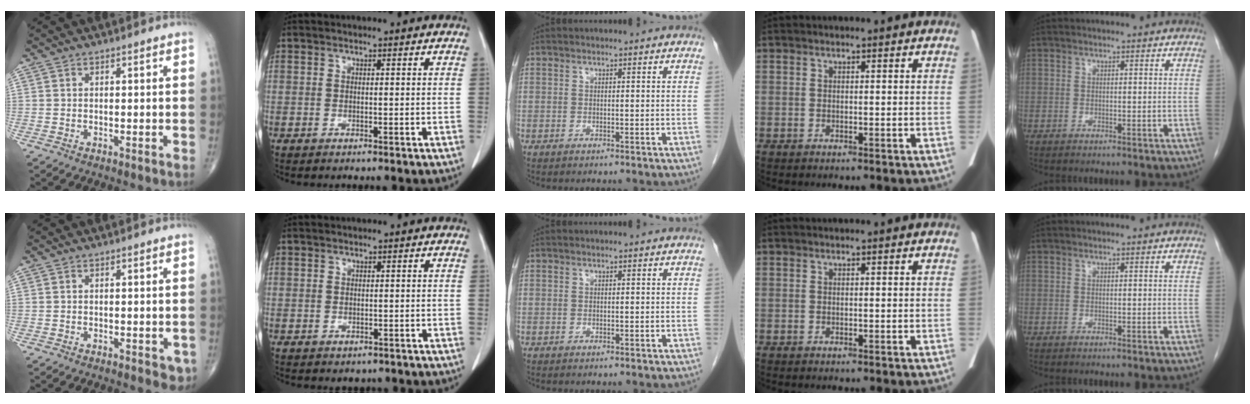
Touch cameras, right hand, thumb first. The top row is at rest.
{"thumb": {"total": 2.5, "force": [-0.7, 1.4, 1.9], "torque": [-0.006, -0.001, -0.009]}, "index": {"total": 1.7, "force": [-0.8, 1.5, 0.2], "torque": [-0.002, 0.004, -0.007]}}